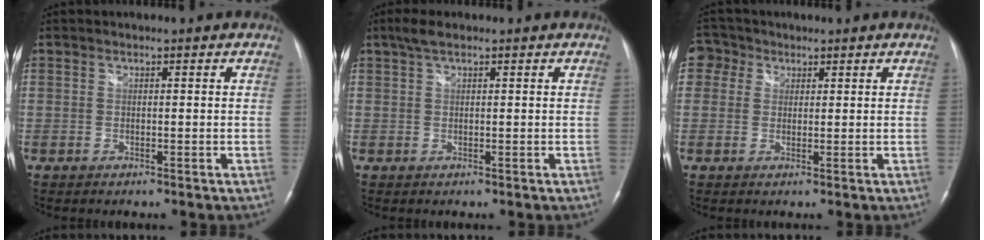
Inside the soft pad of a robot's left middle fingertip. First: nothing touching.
{"total": 2.4, "force": [1.6, 0.7, 1.6], "torque": [-0.034, 0.016, 0.031]}
{"total": 3.6, "force": [1.5, 3.3, 0.5], "torque": [-0.012, 0.015, 0.026]}